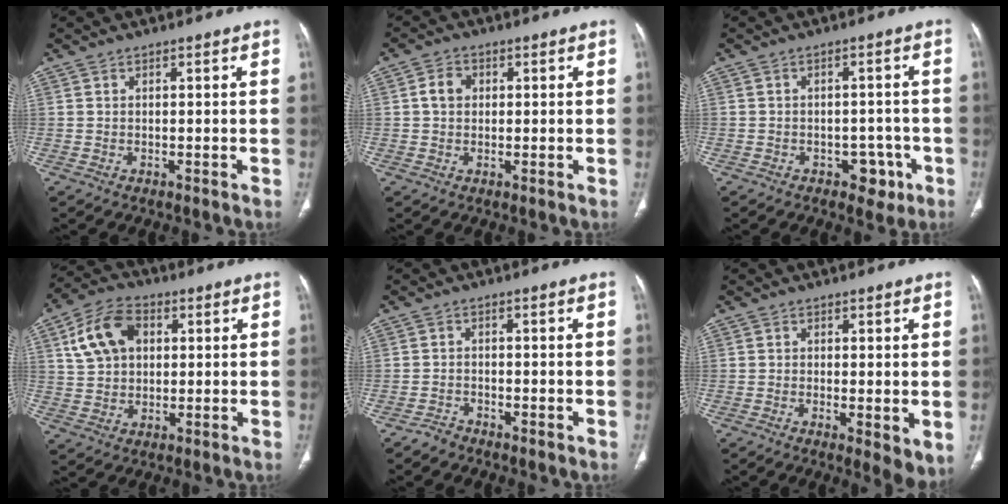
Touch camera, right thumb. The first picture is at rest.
{"total": 3.5, "force": [0.5, 2.8, 2.0], "torque": [-0.030, 0.009, 0.007]}
{"total": 4.9, "force": [-2.4, 3.4, 2.5], "torque": [-0.008, 0.019, -0.028]}
{"total": 11.5, "force": [3.4, 8.0, 7.5], "torque": [-0.127, 0.011, 0.059]}
{"total": 1.7, "force": [-1.6, 0.6, 0.0], "torque": [0.000, 0.003, -0.031]}
{"total": 5.4, "force": [-0.8, 1.8, 5.1], "torque": [-0.079, -0.018, -0.012]}